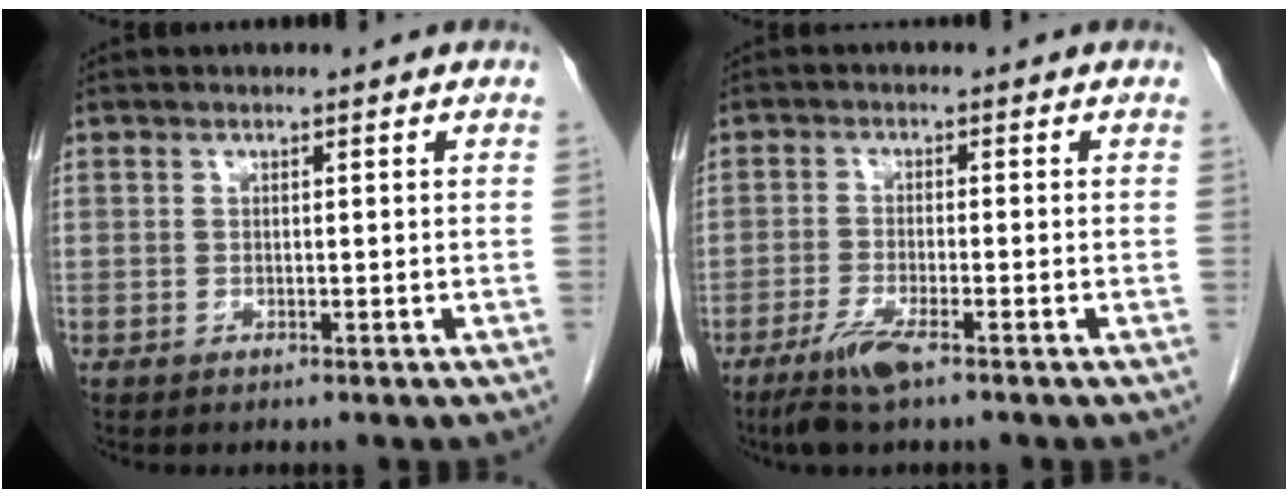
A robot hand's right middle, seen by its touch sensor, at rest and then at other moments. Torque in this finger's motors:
{"motor_torque": [0.11, -0.06, 0.06, 0.03]}